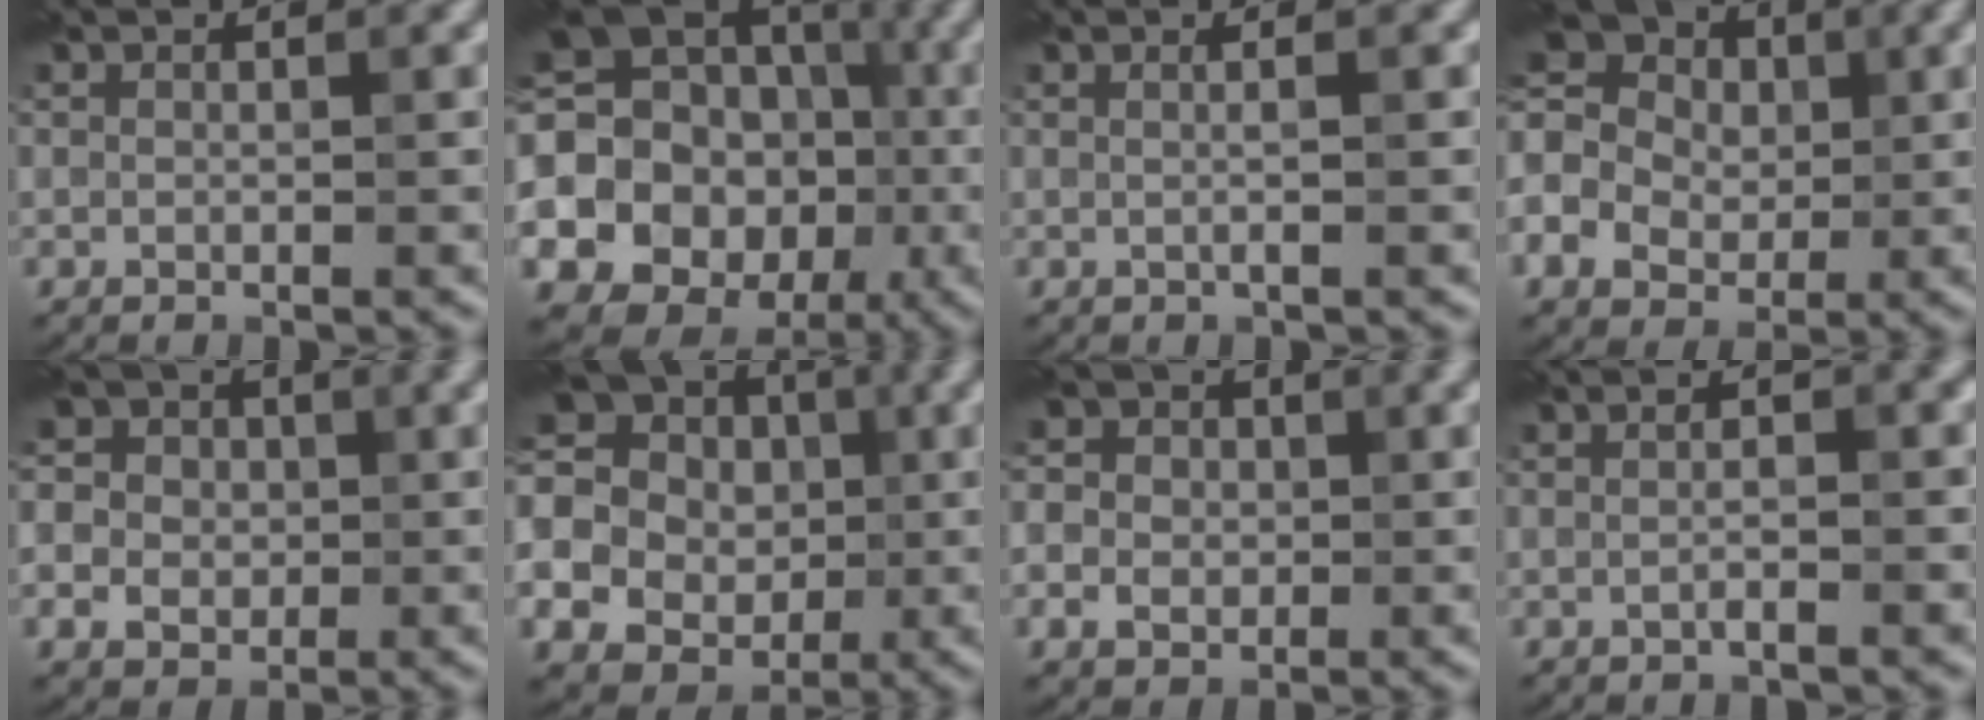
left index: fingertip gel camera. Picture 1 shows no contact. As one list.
[{"total": 23.1, "force": [-3.8, 21.3, 8.1], "torque": [-0.176, 0.000, -0.098]}, {"total": 2.0, "force": [0.3, 0.6, 1.8], "torque": [-0.021, -0.003, -0.009]}, {"total": 12.0, "force": [0.6, 10.2, 6.3], "torque": [-0.151, 0.028, -0.033]}, {"total": 7.5, "force": [1.4, 6.5, 3.4], "torque": [-0.061, 0.028, -0.010]}, {"total": 23.8, "force": [-1.7, 22.5, 7.6], "torque": [-0.181, -0.005, -0.083]}, {"total": 5.1, "force": [0.4, 4.5, 2.4], "torque": [-0.034, 0.014, -0.014]}, {"total": 2.6, "force": [0.3, 0.8, 2.4], "torque": [-0.016, -0.005, -0.012]}]